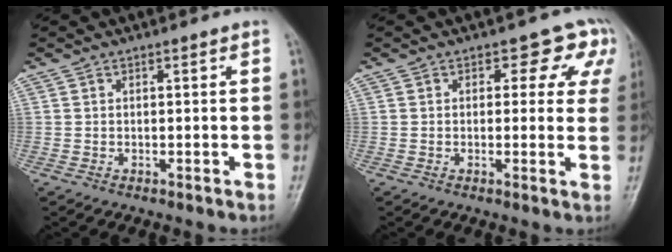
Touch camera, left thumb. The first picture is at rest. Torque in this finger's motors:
{"motor_torque": [0.21, 0.08, -0.19, 0.09, 0.05]}